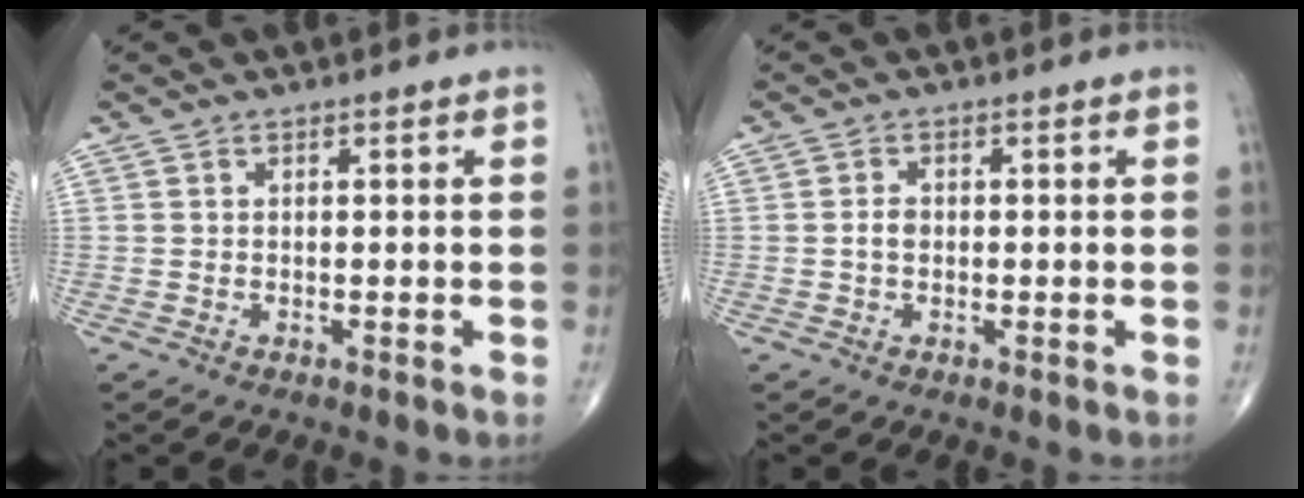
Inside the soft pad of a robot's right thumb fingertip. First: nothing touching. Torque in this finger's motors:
{"motor_torque": [0.15, -0.04, 0.50, 0.11, 0.01]}